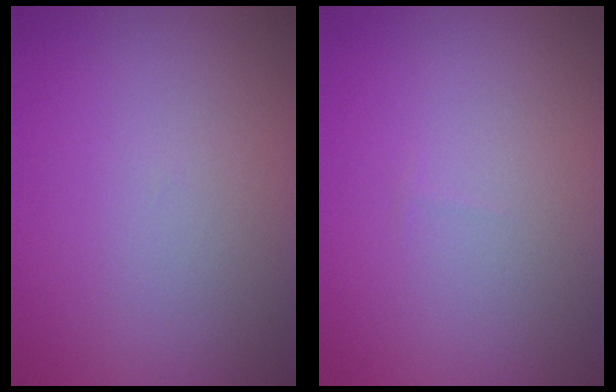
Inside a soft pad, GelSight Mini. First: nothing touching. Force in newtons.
{"total": 0.0}